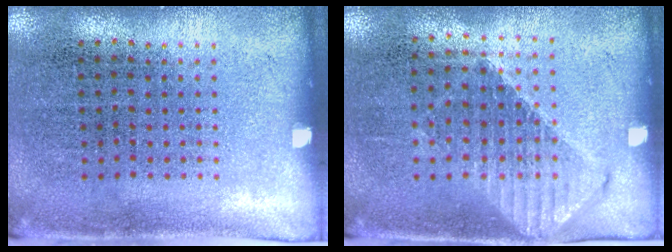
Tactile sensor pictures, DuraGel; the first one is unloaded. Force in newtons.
{"total": 1.2, "press": 1.1, "slide": 0.5}